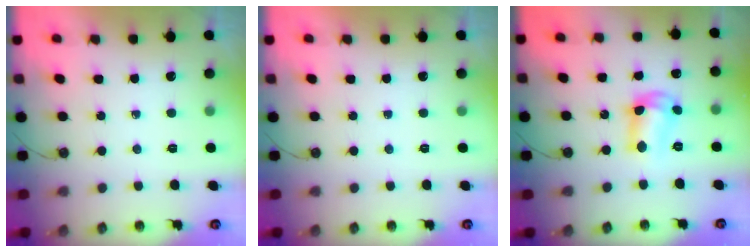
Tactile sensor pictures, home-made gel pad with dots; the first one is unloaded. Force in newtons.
{"total": 0.0}
{"total": 10.1, "press": 10.1, "slide": 0.5}